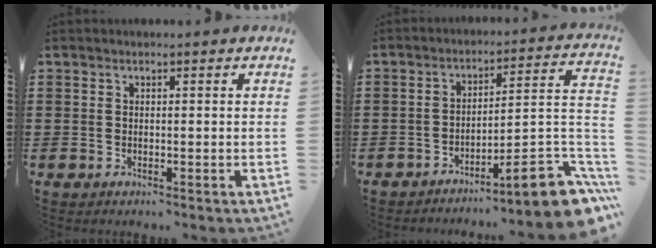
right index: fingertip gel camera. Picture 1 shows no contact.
{"total": 9.7, "force": [-6.8, 1.6, 6.8], "torque": [-0.085, 0.003, -0.129]}